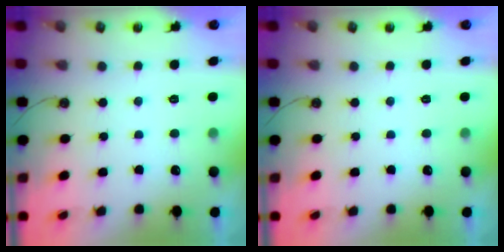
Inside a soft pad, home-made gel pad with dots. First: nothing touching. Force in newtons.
{"total": 0.0}